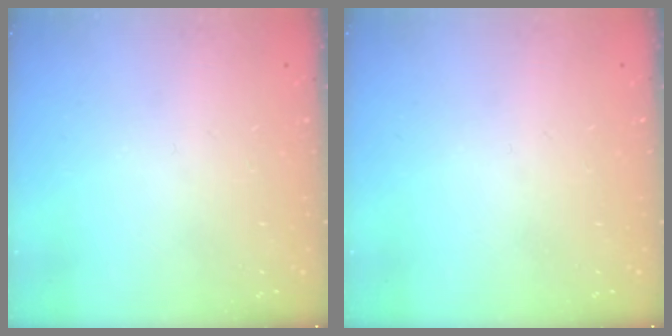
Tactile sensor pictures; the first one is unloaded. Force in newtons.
{"total": 0.0}